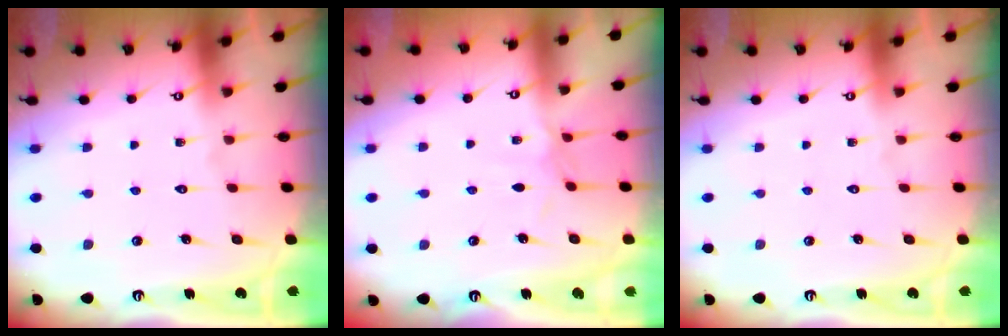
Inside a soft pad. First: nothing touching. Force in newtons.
{"total": 3.0, "press": 3.0, "slide": 0.5}
{"total": 0.0}